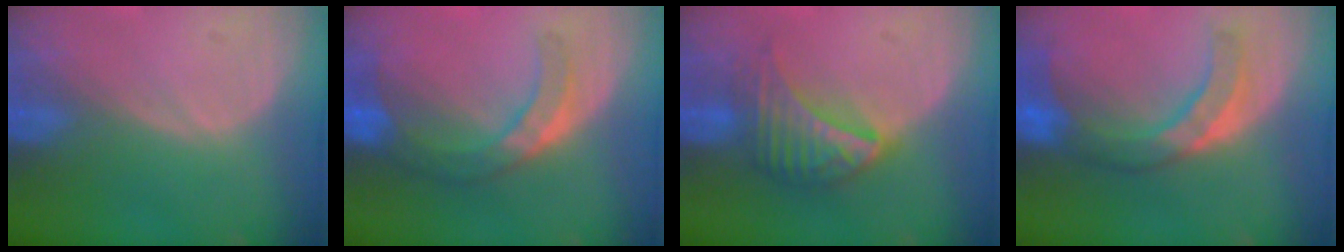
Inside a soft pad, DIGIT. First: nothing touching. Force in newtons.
{"total": 7.6, "press": 6.7, "slide": 3.6}
{"total": 7.5, "press": 6.6, "slide": 3.6}
{"total": 7.6, "press": 7.5, "slide": 1.3}